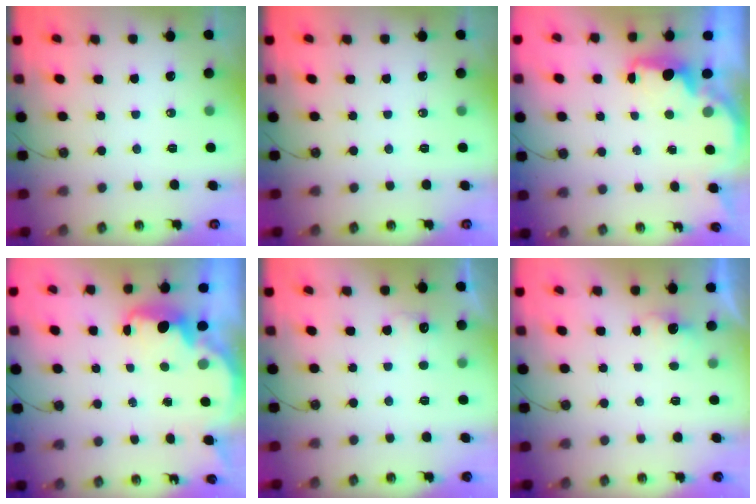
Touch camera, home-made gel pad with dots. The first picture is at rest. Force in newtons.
{"total": 0.0}
{"total": 1.9, "press": 1.9, "slide": 0.5}
{"total": 2.7, "press": 2.6, "slide": 0.6}
{"total": 4.2, "press": 4.0, "slide": 1.1}
{"total": 2.2, "press": 2.0, "slide": 0.8}